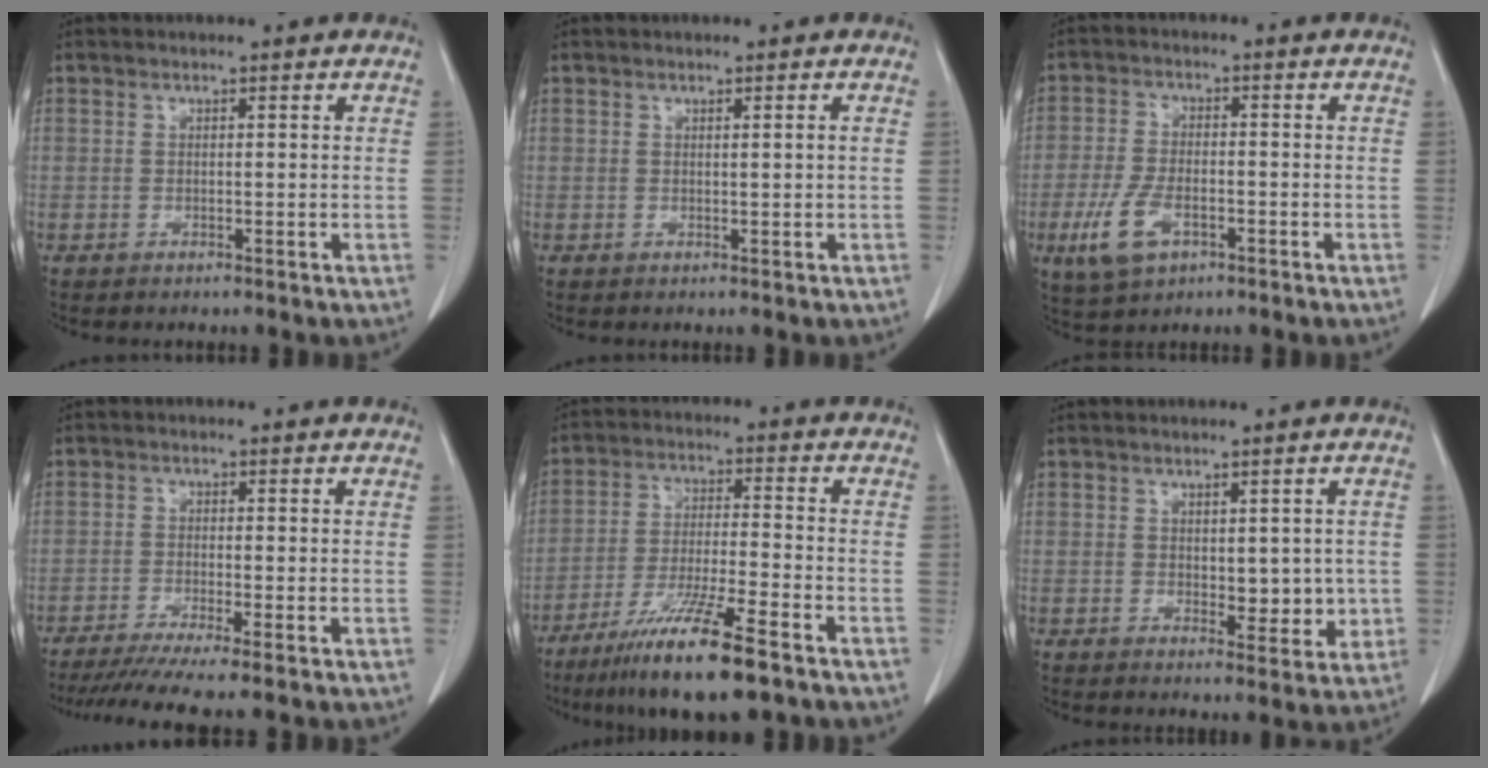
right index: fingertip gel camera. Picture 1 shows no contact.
{"total": 0.5, "force": [0.1, -0.2, 0.5], "torque": [-0.008, -0.002, 0.004]}
{"total": 7.5, "force": [-3.3, 3.7, 5.7], "torque": [-0.128, -0.005, -0.057]}
{"total": 8.6, "force": [-7.1, -0.9, 4.8], "torque": [-0.064, -0.021, -0.111]}
{"total": 12.9, "force": [-8.5, 0.4, 9.7], "torque": [-0.182, -0.037, -0.152]}
{"total": 4.4, "force": [0.0, 2.5, 3.6], "torque": [-0.036, -0.007, 0.010]}